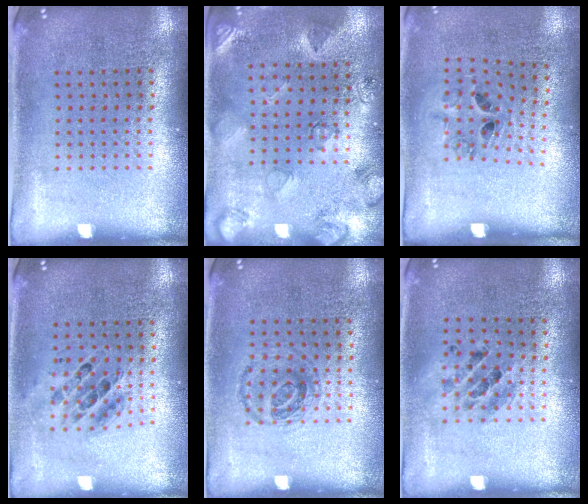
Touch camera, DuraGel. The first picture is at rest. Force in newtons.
{"total": 2.5, "press": 1.8, "slide": 1.8}
{"total": 1.3, "press": 0.6, "slide": 1.1}
{"total": 0.7, "press": 0.7, "slide": 0.0}
{"total": 0.9, "press": 0.8, "slide": 0.4}
{"total": 1.1, "press": 1.0, "slide": 0.2}